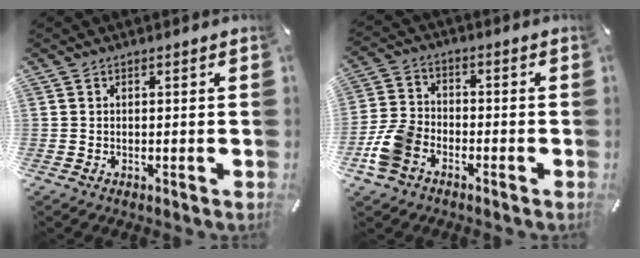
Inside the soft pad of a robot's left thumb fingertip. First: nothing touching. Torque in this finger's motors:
{"motor_torque": [-0.28, 0.60, 0.81, 0.73, 0.25]}